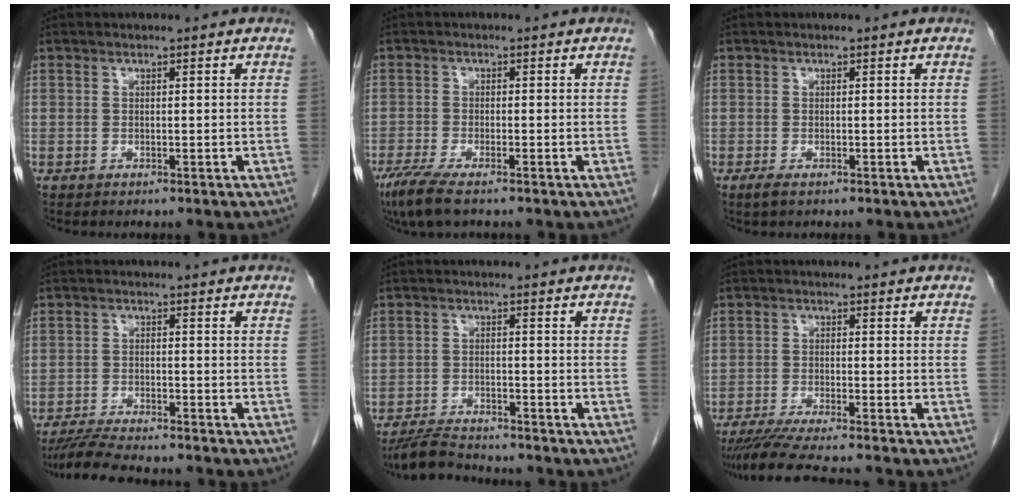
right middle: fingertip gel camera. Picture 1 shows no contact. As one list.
[{"total": 5.1, "force": [-3.7, 0.7, 3.6], "torque": [-0.073, -0.017, -0.066]}, {"total": 1.1, "force": [-0.7, 0.2, 0.8], "torque": [-0.023, -0.004, -0.012]}, {"total": 8.6, "force": [-7.7, 0.7, 3.7], "torque": [-0.060, -0.019, -0.126]}, {"total": 5.3, "force": [-5.1, 0.5, 1.2], "torque": [-0.025, -0.019, -0.094]}, {"total": 8.9, "force": [-7.8, -0.6, 4.2], "torque": [-0.058, -0.026, -0.127]}]